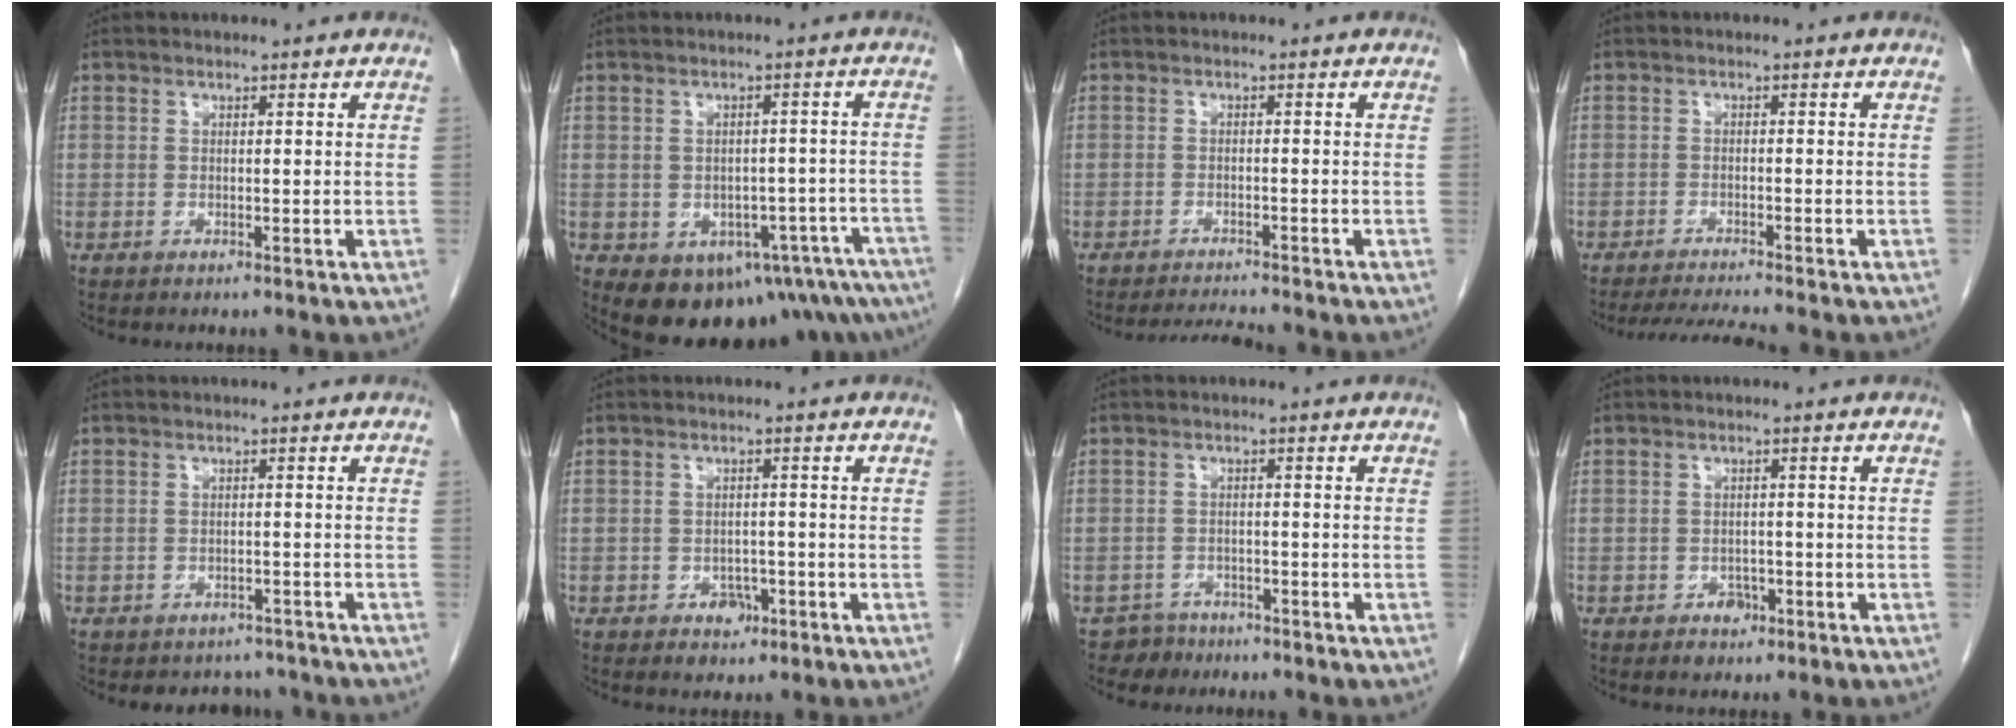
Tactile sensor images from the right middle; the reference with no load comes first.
{"total": 14.9, "force": [-10.1, 7.8, 7.7], "torque": [-0.074, 0.015, -0.110]}
{"total": 3.5, "force": [-3.4, -0.7, 0.6], "torque": [-0.016, -0.017, -0.053]}
{"total": 4.6, "force": [-4.1, -1.1, 1.6], "torque": [-0.030, -0.019, -0.070]}
{"total": 4.3, "force": [-3.8, 2.0, 0.0], "torque": [0.000, 0.008, -0.046]}
{"total": 3.0, "force": [-1.6, 2.2, 1.3], "torque": [-0.011, 0.006, -0.016]}
{"total": 3.4, "force": [-2.6, 2.1, -0.6], "torque": [0.008, 0.008, -0.040]}
{"total": 2.3, "force": [-1.3, 1.6, 0.9], "torque": [-0.010, 0.005, -0.013]}